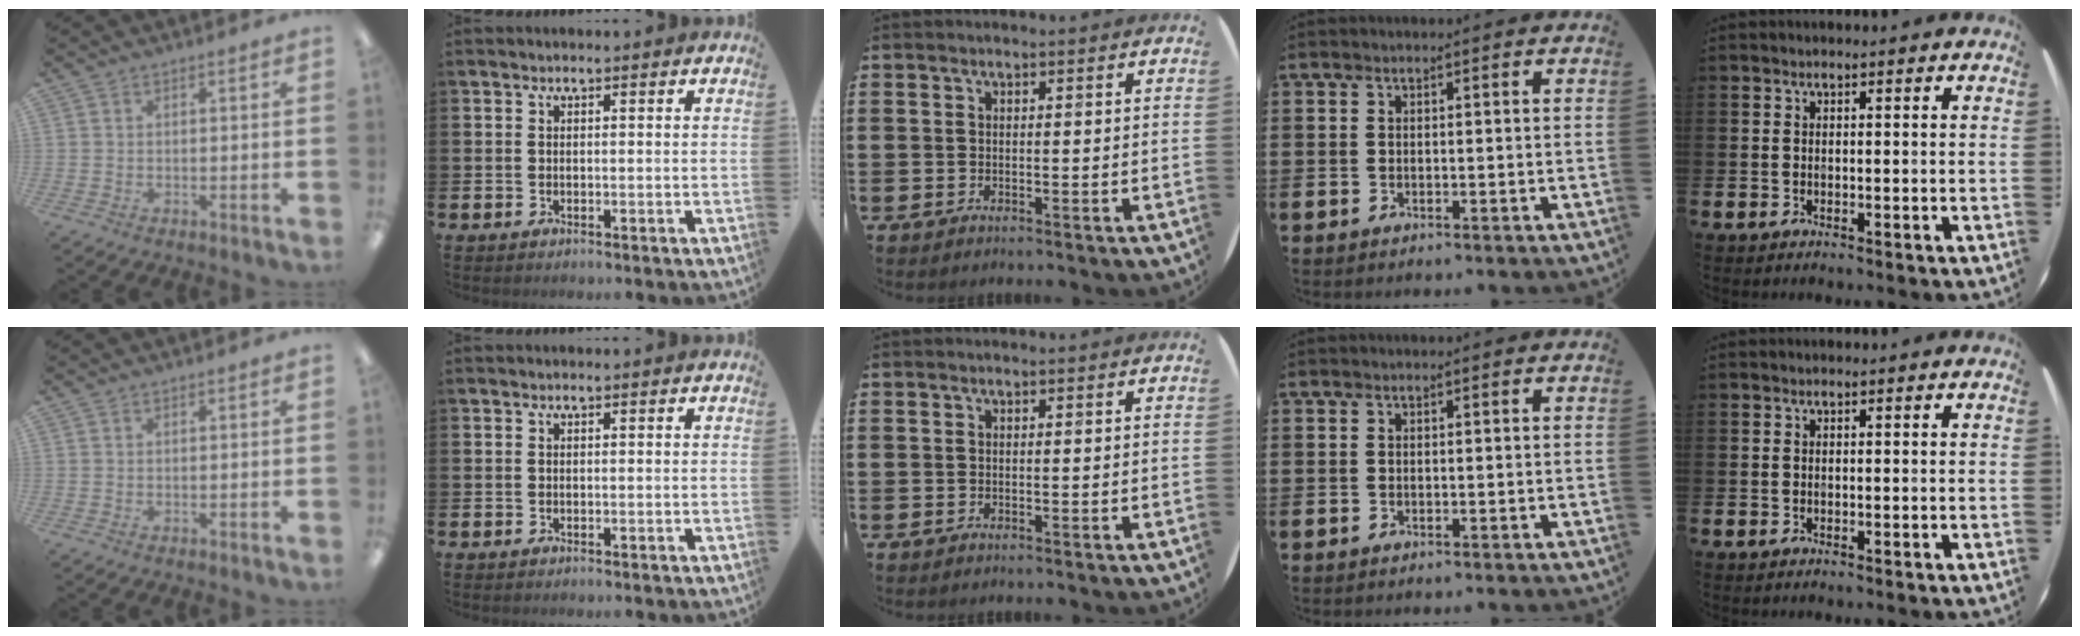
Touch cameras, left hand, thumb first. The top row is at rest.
{}